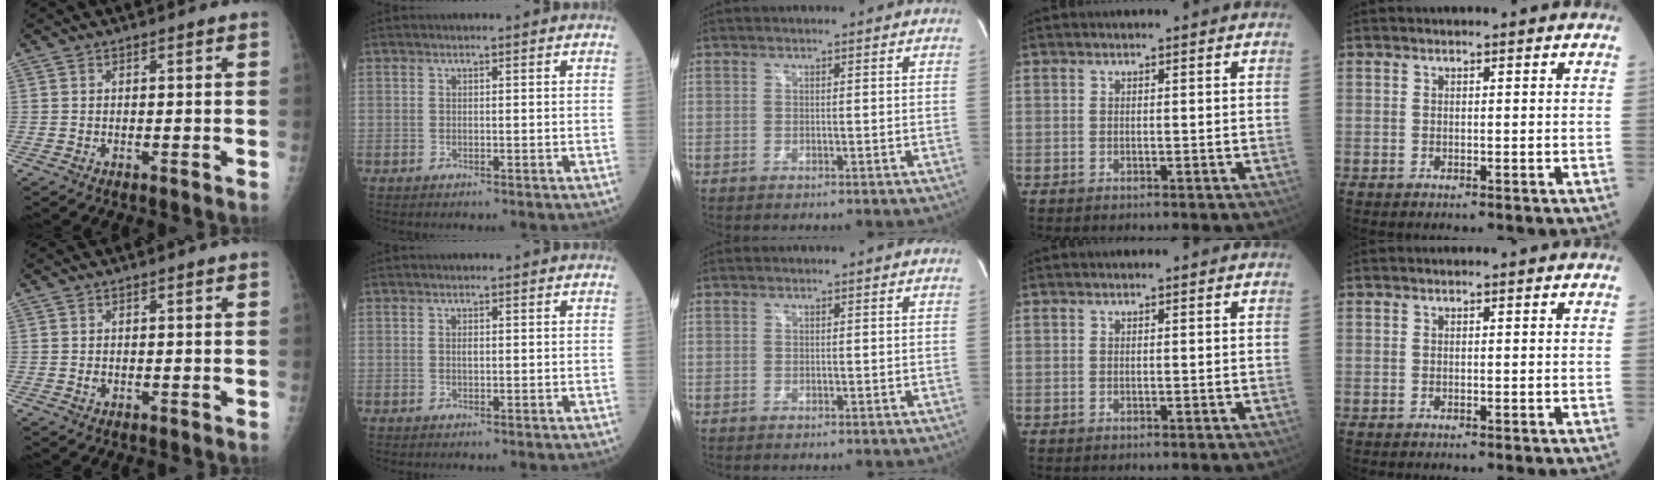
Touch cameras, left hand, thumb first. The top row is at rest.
{"thumb": {"total": 0.8, "force": [-0.1, 0.7, 0.5], "torque": [-0.007, 0.001, -0.001]}, "index": {"total": 0.7, "force": [0.0, 0.3, 0.6], "torque": [-0.012, -0.003, -0.002]}}